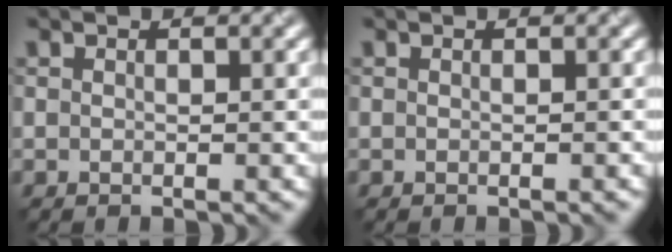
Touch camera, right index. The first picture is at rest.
{"total": 0.7, "force": [-0.4, 0.3, 0.5], "torque": [0.002, 0.003, -0.008]}